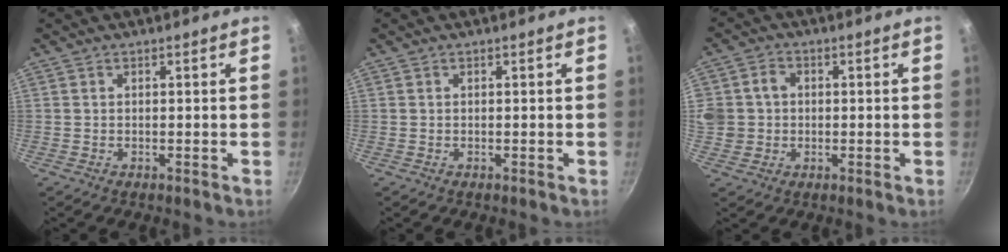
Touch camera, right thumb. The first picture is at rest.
{"total": 0.0}
{"total": 6.6, "force": [0.3, 6.0, 2.6], "torque": [-0.030, 0.008, 0.002]}